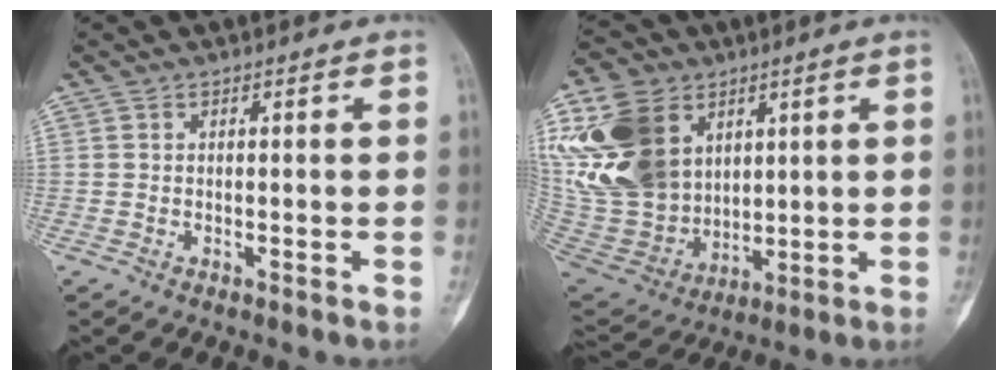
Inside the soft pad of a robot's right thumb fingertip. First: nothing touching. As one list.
[{"total": 25.4, "force": [8.6, 18.4, 15.3], "torque": [-0.322, -0.008, 0.181]}]